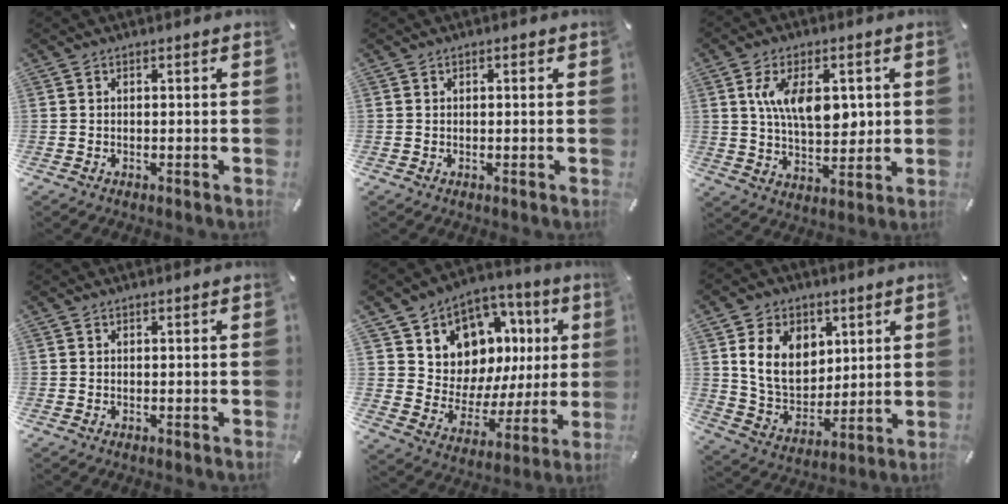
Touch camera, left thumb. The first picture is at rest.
{"total": 0.5, "force": [0.1, 0.4, 0.3], "torque": [-0.006, 0.004, 0.001]}
{"total": 12.7, "force": [2.8, 7.0, 10.2], "torque": [-0.179, -0.002, 0.048]}
{"total": 0.0}
{"total": 10.6, "force": [6.1, 8.4, 2.5], "torque": [-0.037, -0.077, 0.117]}
{"total": 13.2, "force": [4.4, 10.5, 6.6], "torque": [-0.135, -0.014, 0.084]}